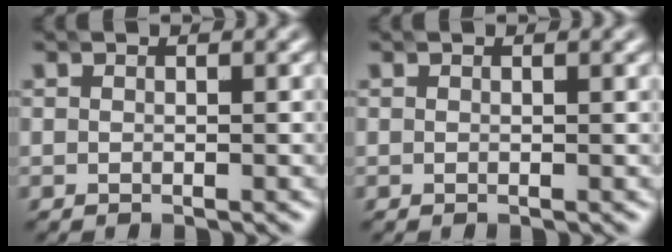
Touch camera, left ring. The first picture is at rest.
{"total": 0.0}